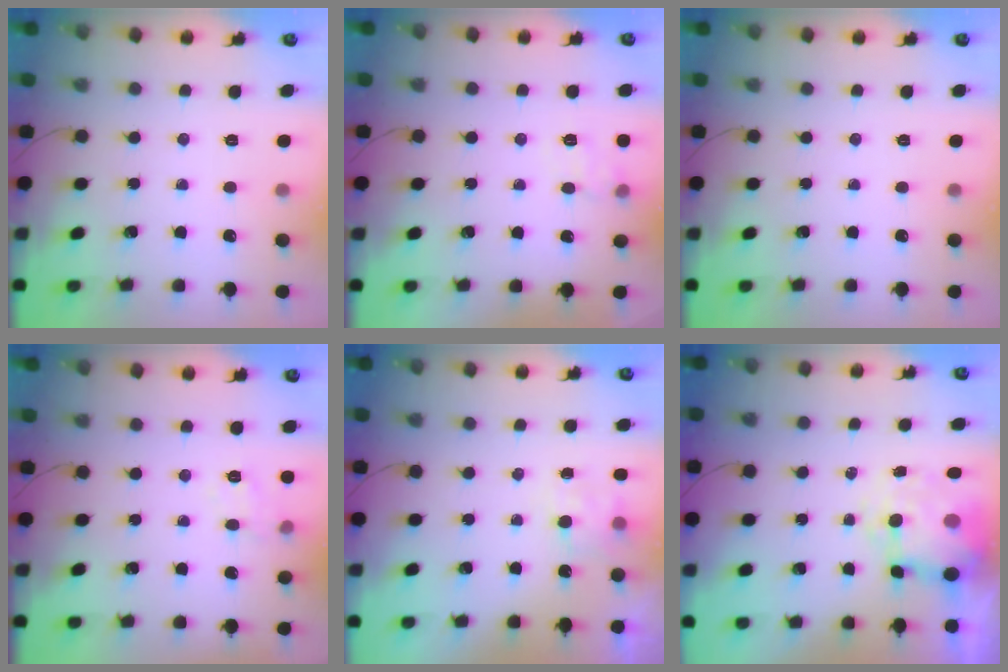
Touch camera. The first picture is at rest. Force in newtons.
{"total": 9.1, "press": 8.9, "slide": 1.5}
{"total": 0.0}
{"total": 7.8, "press": 7.8, "slide": 0.9}
{"total": 5.3, "press": 5.2, "slide": 1.1}
{"total": 8.9, "press": 8.7, "slide": 1.6}